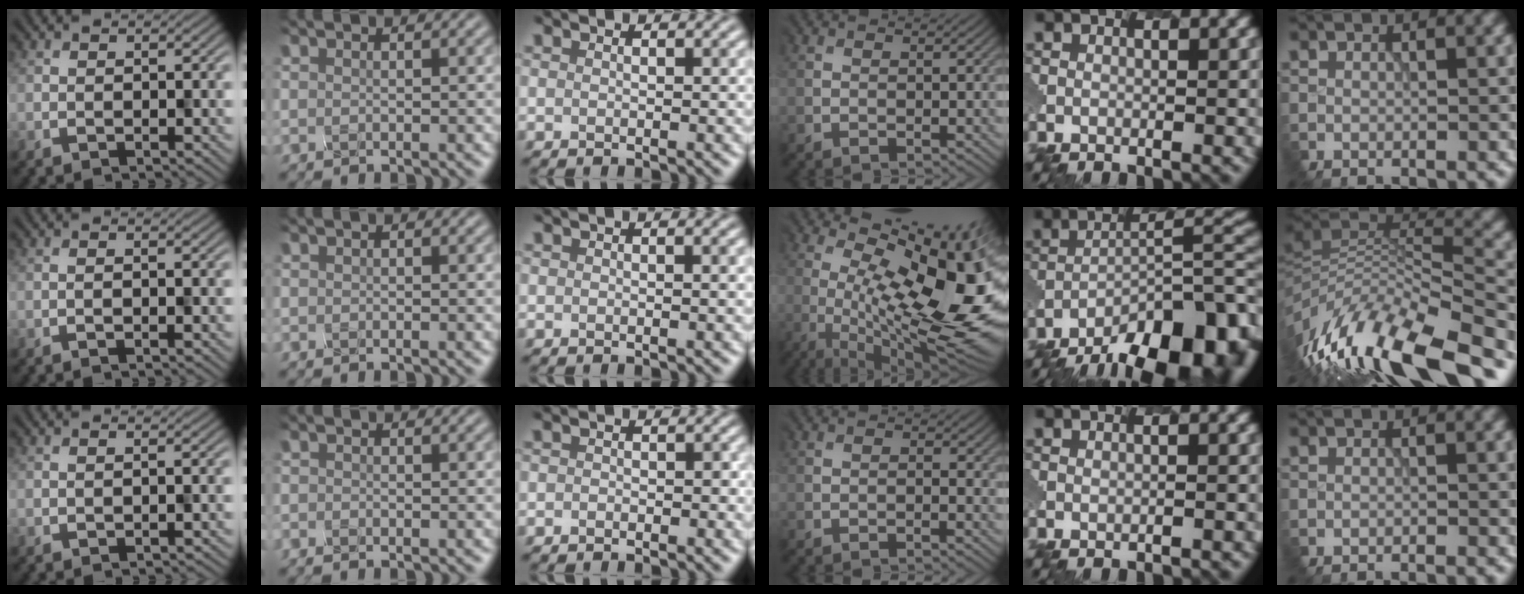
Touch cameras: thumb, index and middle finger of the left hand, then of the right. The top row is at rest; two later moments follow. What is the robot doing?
{"motion": "disassemble", "object": "hinged tin"}